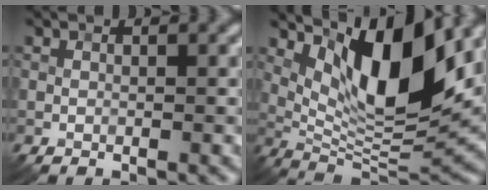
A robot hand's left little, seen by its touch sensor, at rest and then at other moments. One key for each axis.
{"total": 11.4, "fx": 4.2, "fy": 3.7, "fz": 9.9, "tx": -0.156, "ty": -0.013, "tz": 0.080}